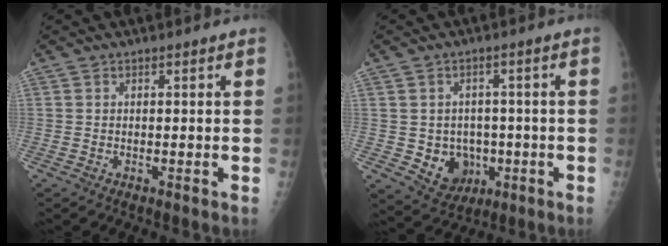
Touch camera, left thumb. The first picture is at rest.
{"total": 8.0, "force": [-1.5, 6.9, 3.7], "torque": [-0.022, 0.005, -0.007]}